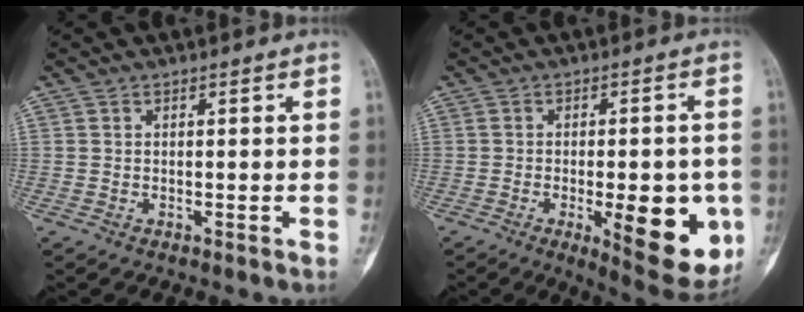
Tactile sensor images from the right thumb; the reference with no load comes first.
{"total": 15.2, "force": [-3.9, 5.5, 13.6], "torque": [-0.153, -0.007, -0.039]}